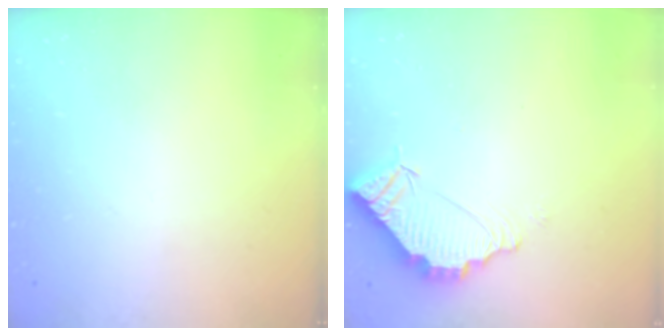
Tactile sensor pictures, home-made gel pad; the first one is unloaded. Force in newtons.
{"total": 6.2, "press": 6.2, "slide": 0.3}